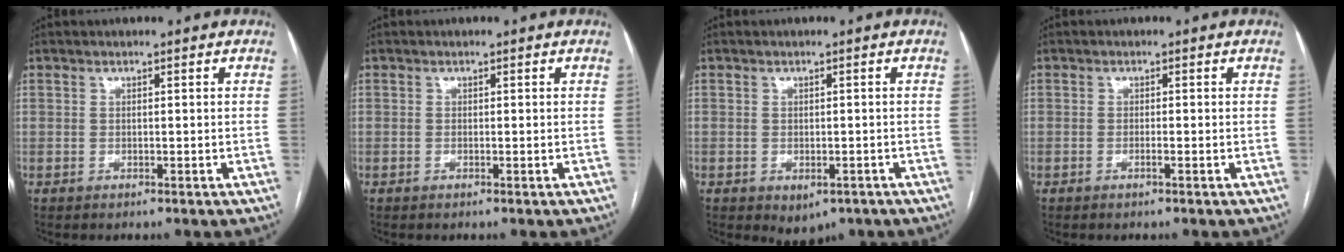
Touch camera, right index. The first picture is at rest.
{"total": 0.0}
{"total": 3.8, "force": [-2.2, 2.5, 1.9], "torque": [-0.015, -0.001, -0.019]}
{"total": 0.7, "force": [-0.4, -0.1, 0.6], "torque": [-0.012, 0.000, -0.006]}